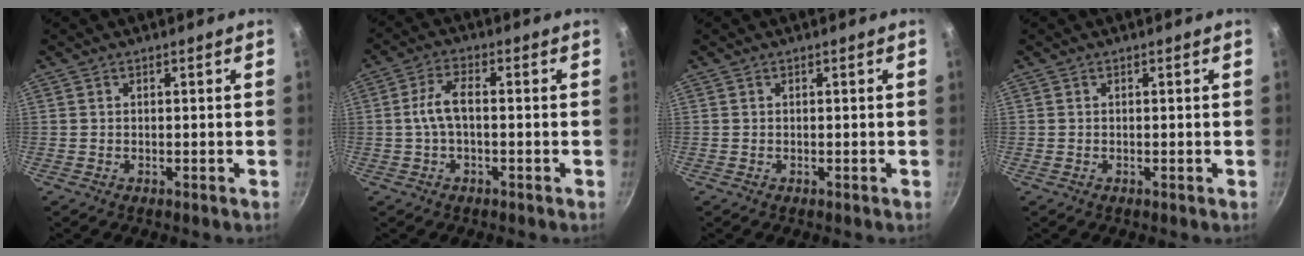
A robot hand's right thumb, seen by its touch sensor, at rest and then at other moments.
{"total": 5.2, "force": [-0.2, 2.3, 4.7], "torque": [-0.101, 0.017, -0.008]}
{"total": 0.0}
{"total": 0.0}